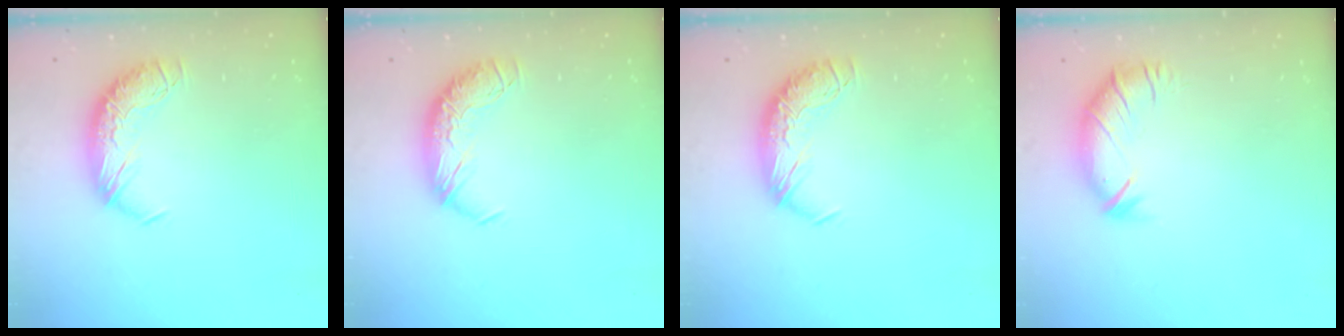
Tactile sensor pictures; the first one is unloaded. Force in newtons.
{"total": 0.0}
{"total": 0.0}
{"total": 3.0, "press": 2.3, "slide": 2.0}